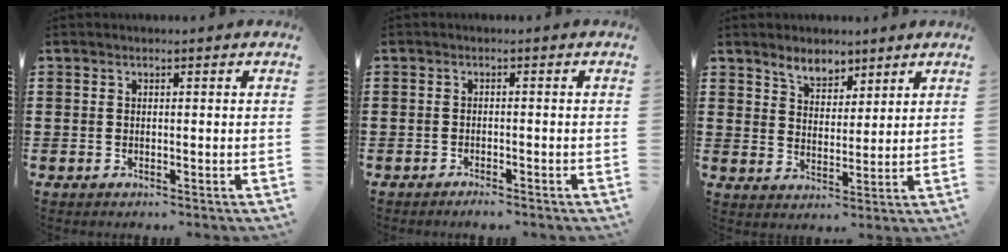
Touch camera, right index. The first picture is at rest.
{"total": 1.2, "force": [-1.2, 0.0, 0.2], "torque": [-0.007, -0.001, -0.024]}
{"total": 4.6, "force": [3.8, 2.2, 1.3], "torque": [-0.032, 0.000, 0.071]}